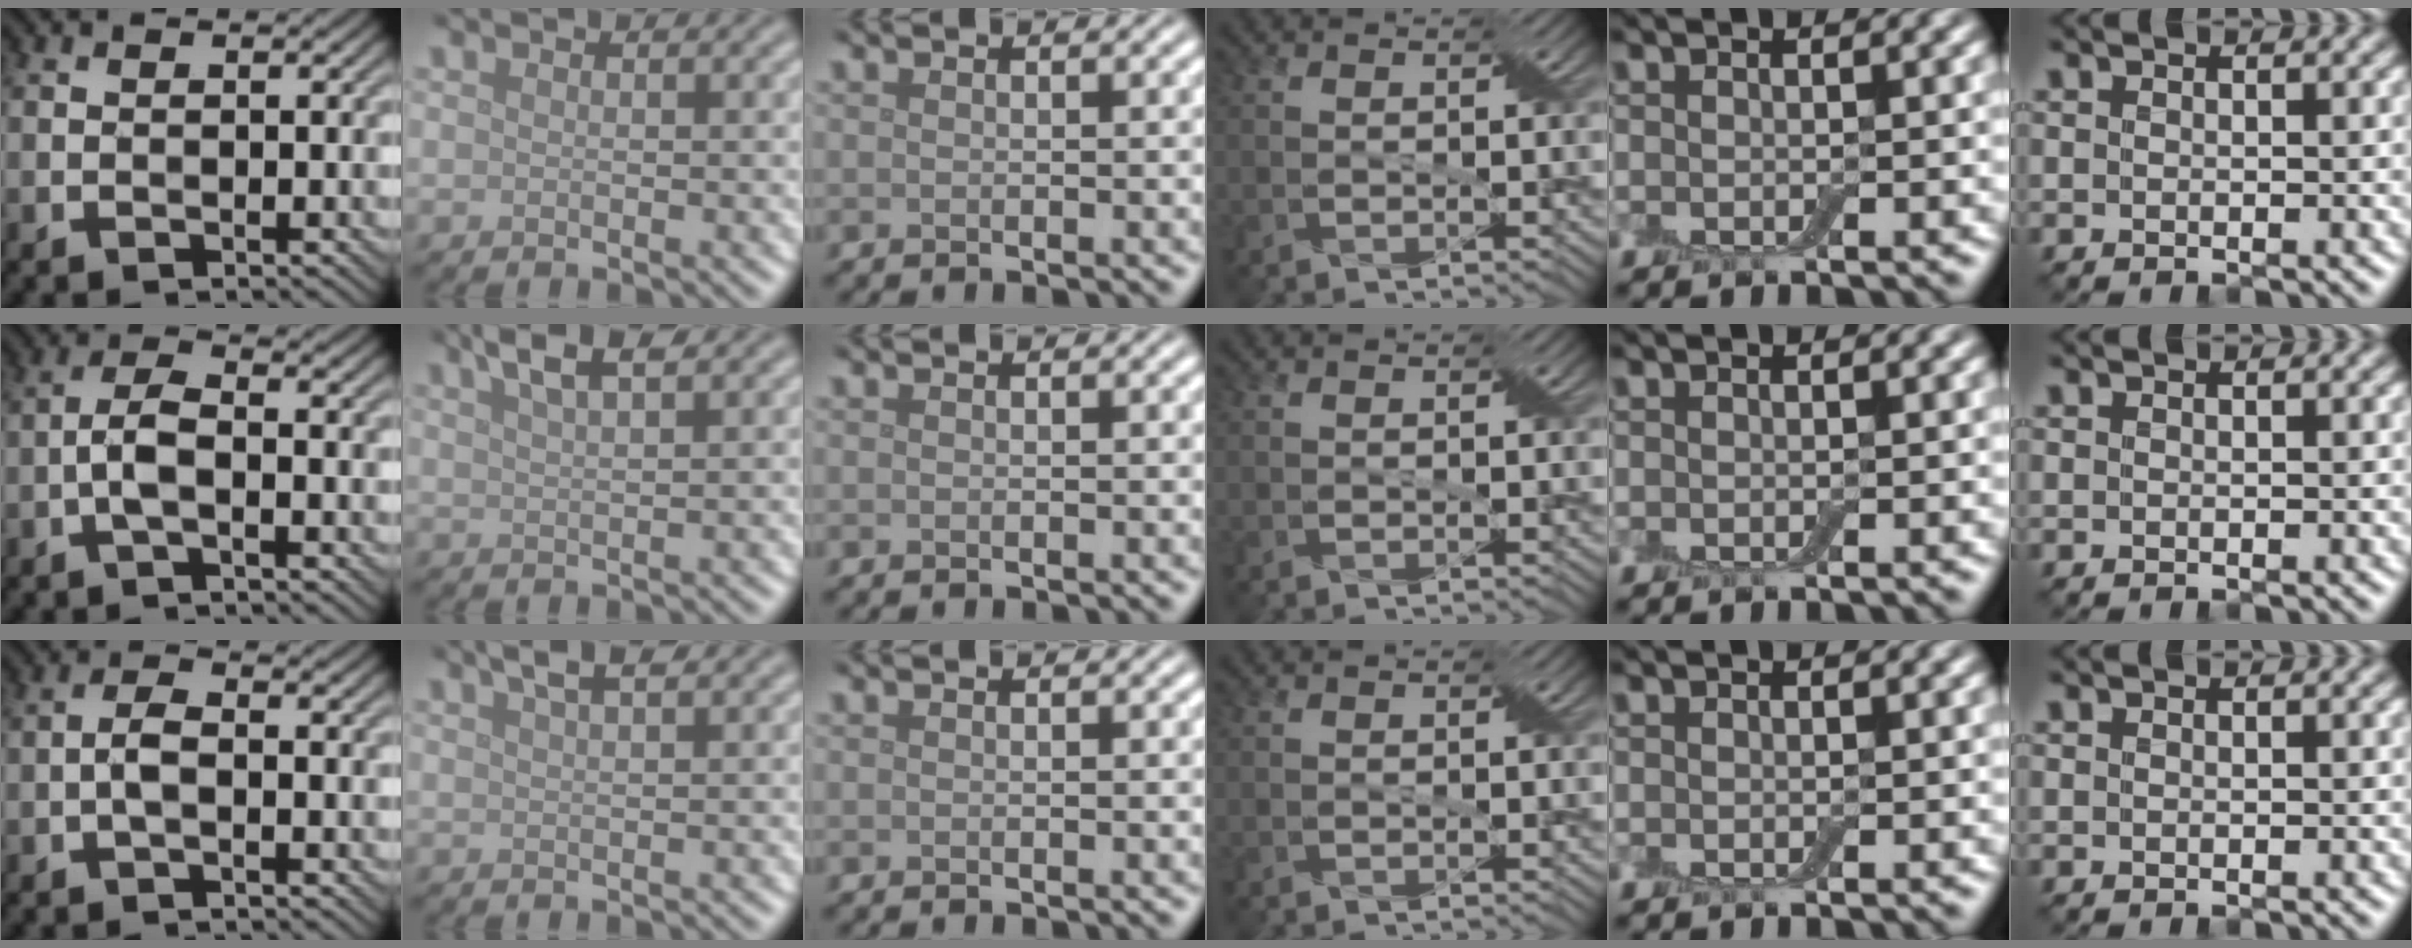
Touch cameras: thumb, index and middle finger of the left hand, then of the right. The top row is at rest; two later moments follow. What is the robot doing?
{"motion": "shake", "object": "box of matches"}